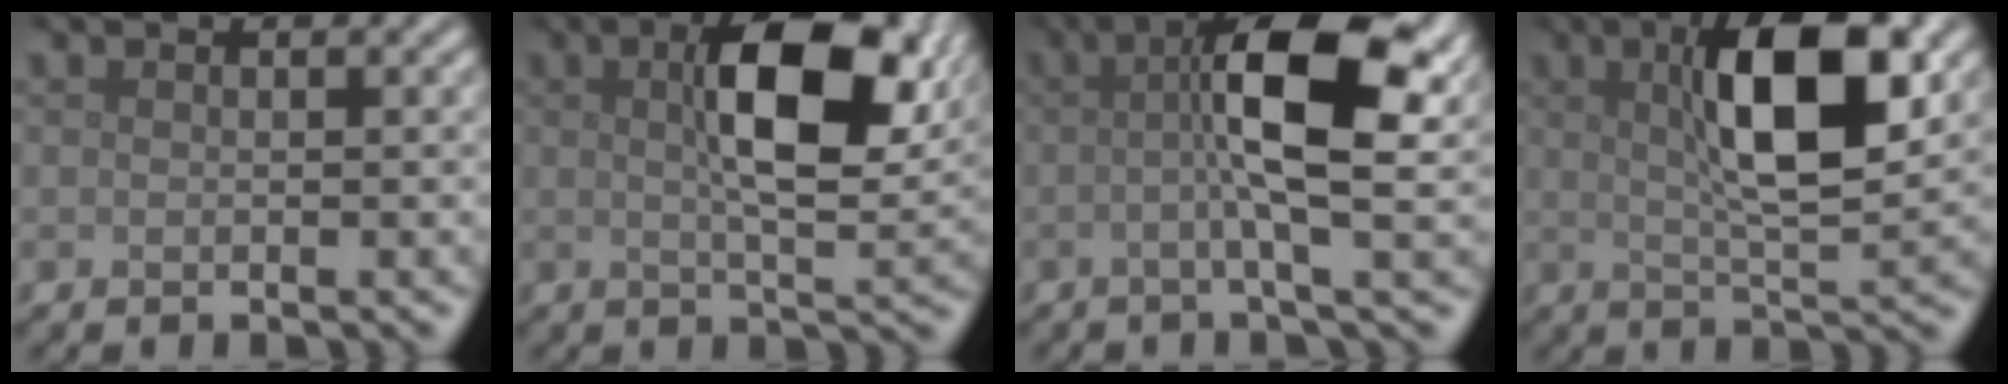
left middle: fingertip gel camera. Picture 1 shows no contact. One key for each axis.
{"total": 9.9, "fx": 2.6, "fy": 3.8, "fz": 8.8, "tx": -0.142, "ty": 0.007, "tz": 0.041}
{"total": 9.0, "fx": 1.1, "fy": 2.1, "fz": 8.7, "tx": -0.136, "ty": 0.017, "tz": 0.013}
{"total": 9.1, "fx": 2.5, "fy": 2.7, "fz": 8.3, "tx": -0.132, "ty": 0.008, "tz": 0.040}